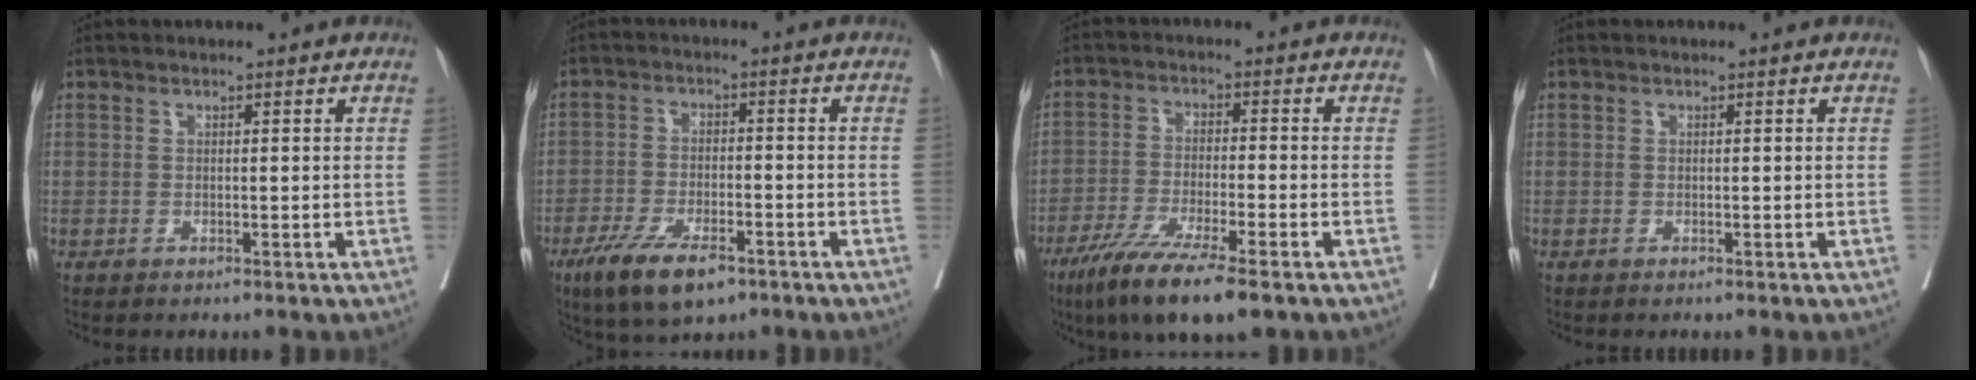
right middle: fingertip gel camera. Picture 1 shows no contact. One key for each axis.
{"total": 9.2, "fx": -5.9, "fy": 3.1, "fz": 6.4, "tx": -0.117, "ty": -0.012, "tz": -0.099}
{"total": 11.3, "fx": -7.6, "fy": 1.1, "fz": 8.3, "tx": -0.144, "ty": -0.029, "tz": -0.127}
{"total": 0.0}